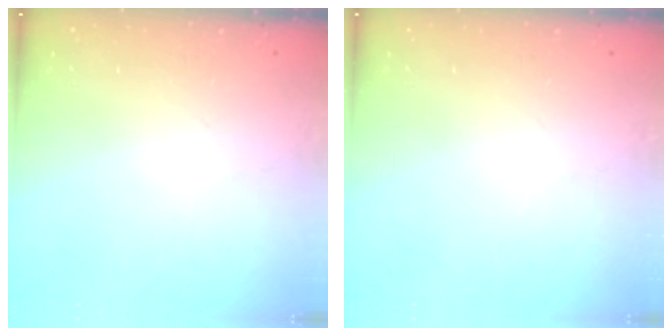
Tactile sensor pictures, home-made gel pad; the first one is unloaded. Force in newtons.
{"total": 0.0}